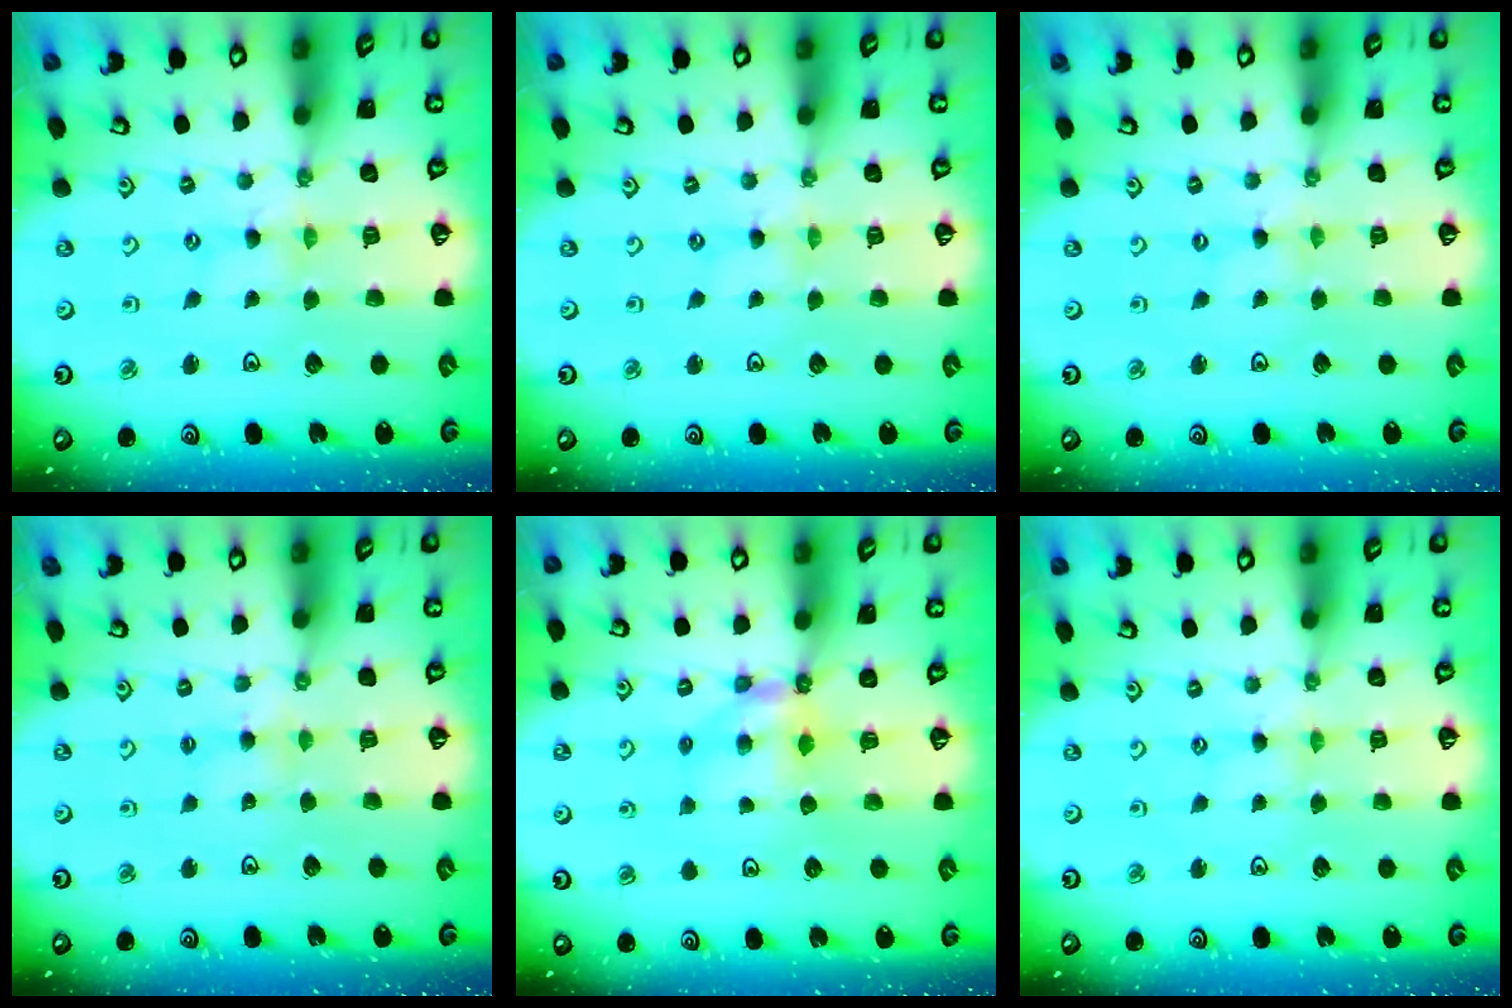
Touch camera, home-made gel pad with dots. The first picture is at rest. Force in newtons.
{"total": 0.0}
{"total": 0.0}
{"total": 3.6, "press": 3.5, "slide": 0.6}
{"total": 6.2, "press": 6.1, "slide": 0.7}
{"total": 1.9, "press": 1.8, "slide": 0.3}